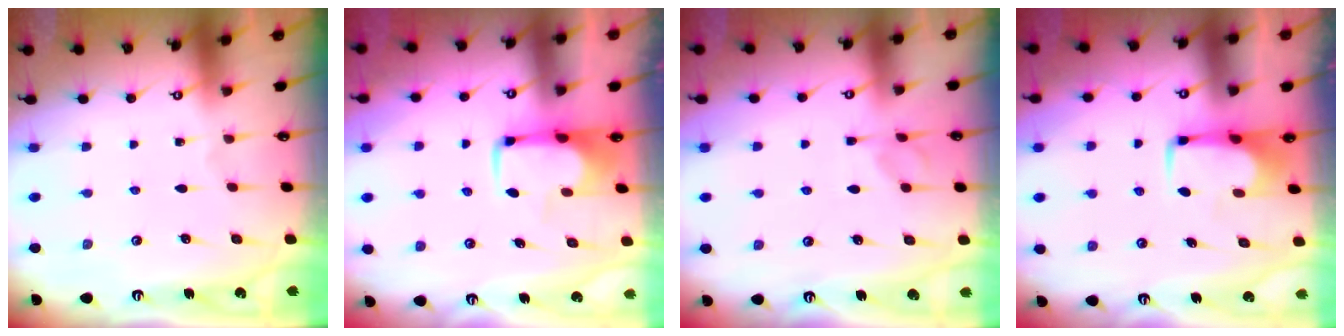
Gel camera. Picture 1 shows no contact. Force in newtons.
{"total": 1.9, "press": 1.9, "slide": 0.5}
{"total": 2.1, "press": 2.0, "slide": 0.8}
{"total": 1.6, "press": 1.4, "slide": 0.6}